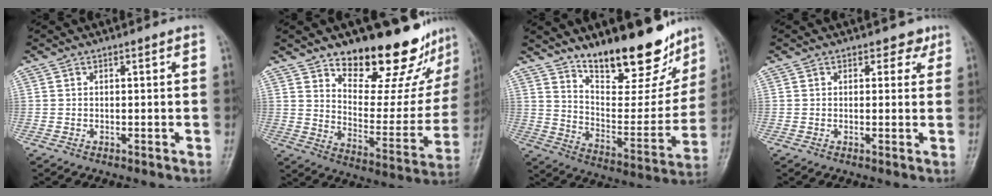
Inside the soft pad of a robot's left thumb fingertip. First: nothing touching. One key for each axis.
{"total": 22.3, "fx": 17.2, "fy": 9.0, "fz": 11.0, "tx": -0.100, "ty": -0.121, "tz": 0.241}
{"total": 21.2, "fx": 15.6, "fy": 7.8, "fz": 12.1, "tx": -0.125, "ty": -0.099, "tz": 0.247}
{"total": 2.4, "fx": 1.4, "fy": 1.8, "fz": 0.7, "tx": 0.017, "ty": -0.003, "tz": 0.010}